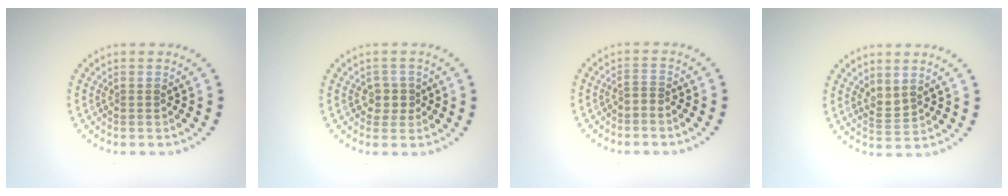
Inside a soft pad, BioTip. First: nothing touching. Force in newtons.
{"total": 1.7, "press": 1.5, "slide": 0.9}
{"total": 0.6, "press": 0.3, "slide": 0.5}
{"total": 1.4, "press": 1.2, "slide": 0.8}